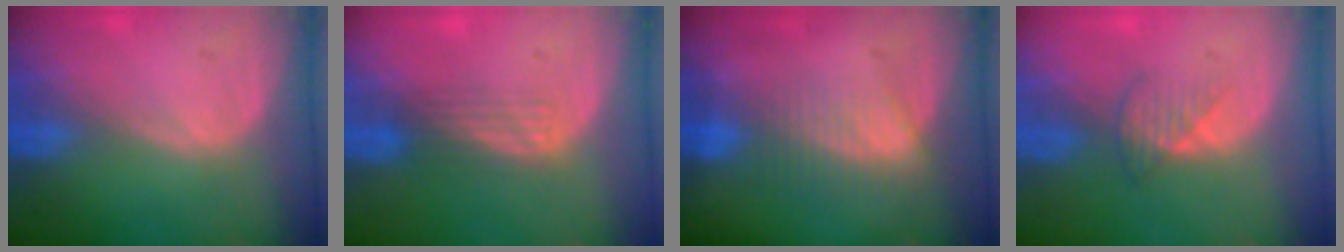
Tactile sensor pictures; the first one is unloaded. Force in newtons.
{"total": 2.9, "press": 2.6, "slide": 1.3}
{"total": 7.2, "press": 6.1, "slide": 3.8}
{"total": 2.6, "press": 2.6, "slide": 0.4}